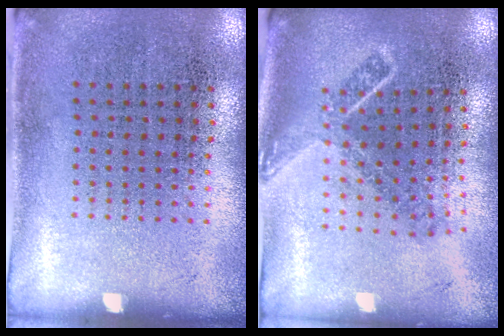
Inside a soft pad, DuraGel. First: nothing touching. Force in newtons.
{"total": 1.8, "press": 1.3, "slide": 1.3}